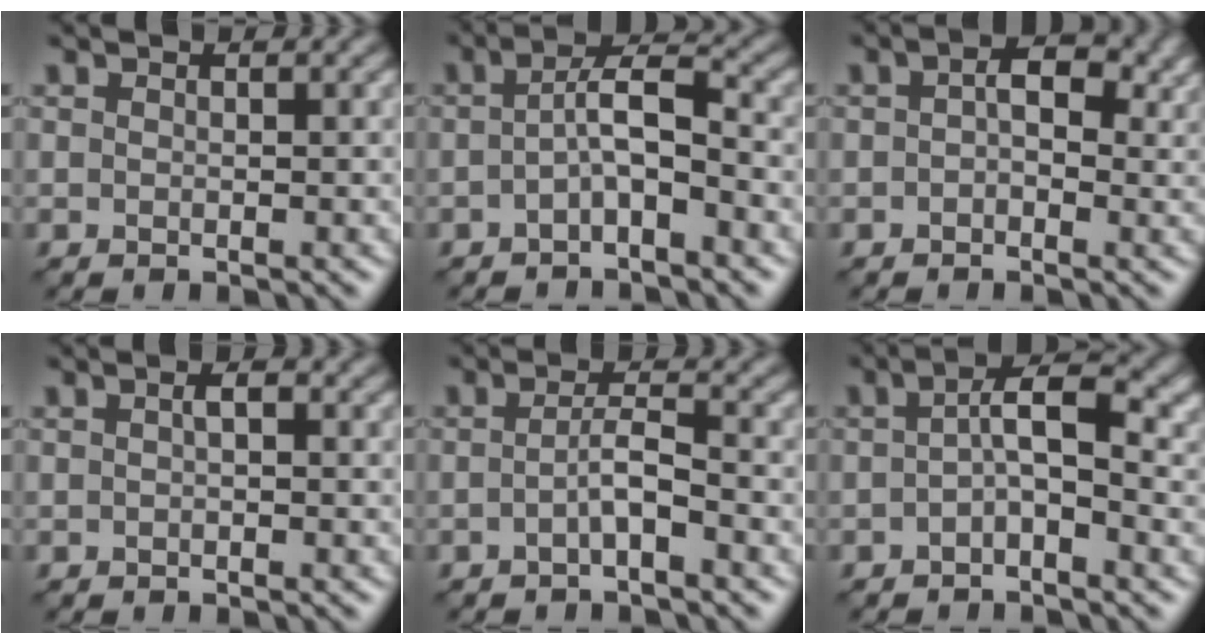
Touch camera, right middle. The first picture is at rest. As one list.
[{"total": 3.2, "force": [-0.9, 0.7, 3.0], "torque": [-0.051, 0.014, -0.023]}, {"total": 3.5, "force": [0.5, 1.9, 2.9], "torque": [-0.040, 0.005, 0.001]}, {"total": 0.9, "force": [0.0, 0.1, 0.9], "torque": [-0.017, 0.002, 0.001]}, {"total": 2.2, "force": [-0.9, 0.3, 2.0], "torque": [-0.037, 0.008, -0.020]}, {"total": 3.4, "force": [-0.3, 0.8, 3.3], "torque": [-0.055, 0.013, -0.010]}]